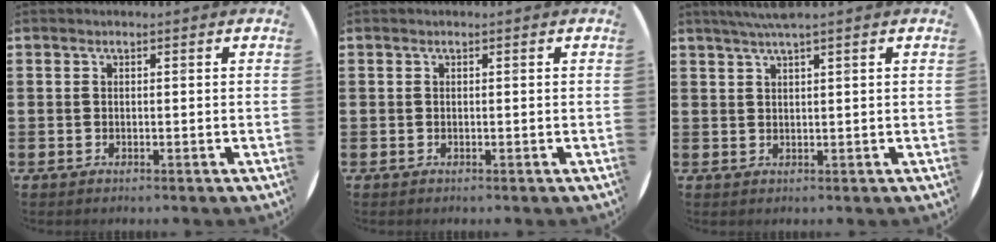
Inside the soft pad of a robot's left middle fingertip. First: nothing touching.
{"total": 0.0}
{"total": 2.6, "force": [1.9, -0.2, 1.8], "torque": [-0.036, 0.003, 0.034]}